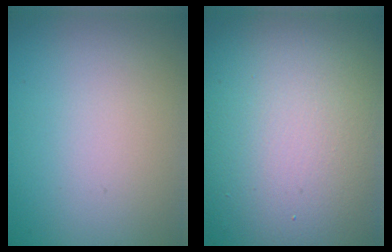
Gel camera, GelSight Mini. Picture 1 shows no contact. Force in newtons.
{"total": 17.6, "press": 17.6, "slide": 1.1}